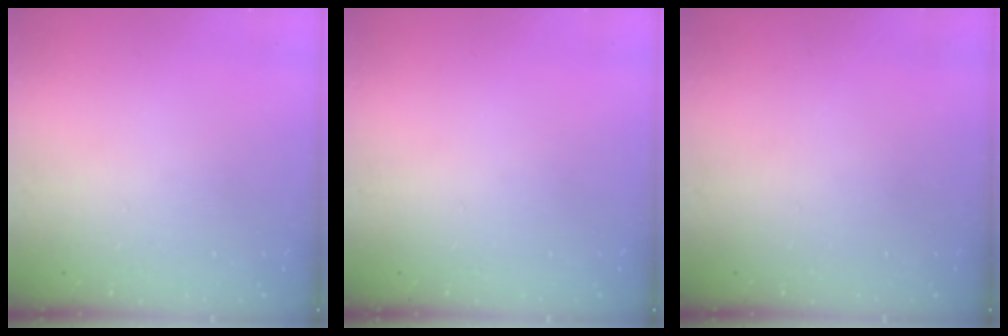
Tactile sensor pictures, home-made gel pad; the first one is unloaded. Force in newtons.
{"total": 0.0}
{"total": 0.0}